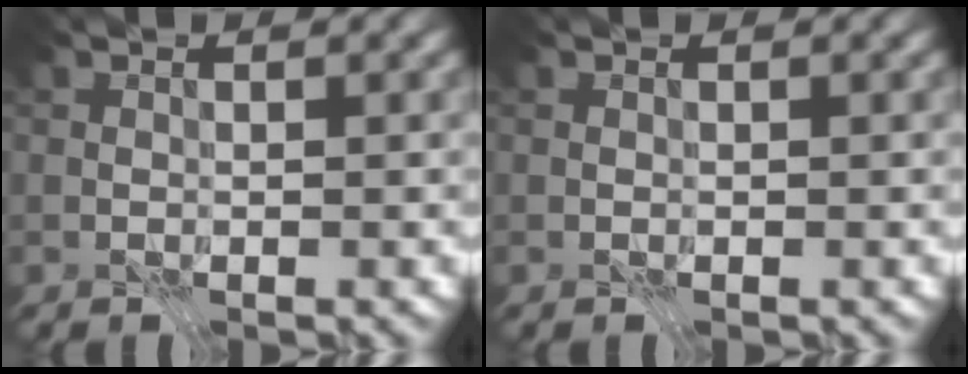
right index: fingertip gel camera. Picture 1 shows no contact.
{"total": 0.0}